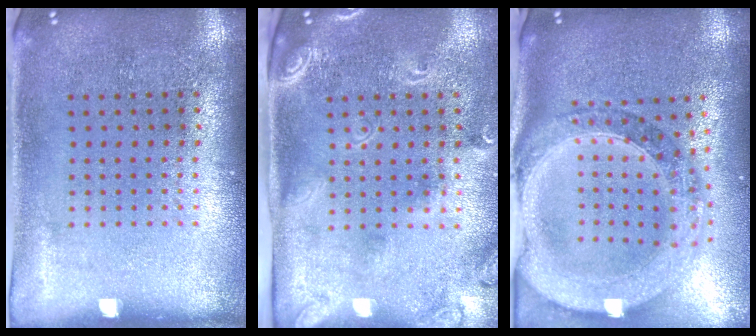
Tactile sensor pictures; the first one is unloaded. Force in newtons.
{"total": 2.4, "press": 1.7, "slide": 1.7}
{"total": 2.3, "press": 2.1, "slide": 1.0}